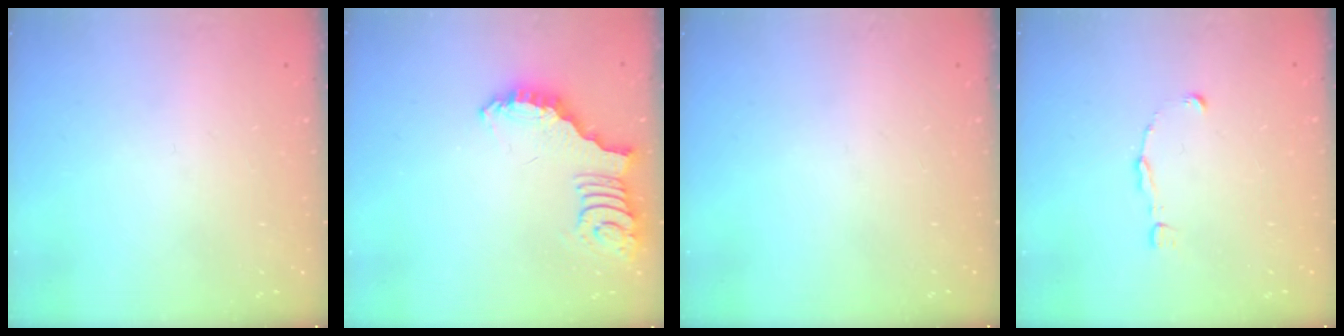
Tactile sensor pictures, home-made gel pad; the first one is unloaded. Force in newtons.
{"total": 2.5, "press": 2.4, "slide": 0.5}
{"total": 0.0}
{"total": 0.9, "press": 0.9, "slide": 0.0}